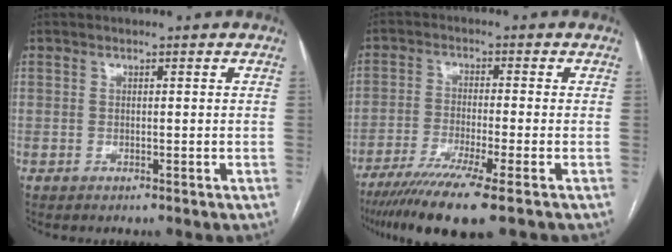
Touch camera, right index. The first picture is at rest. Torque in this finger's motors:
{"motor_torque": [1.31, -0.83, 0.62, 0.15]}